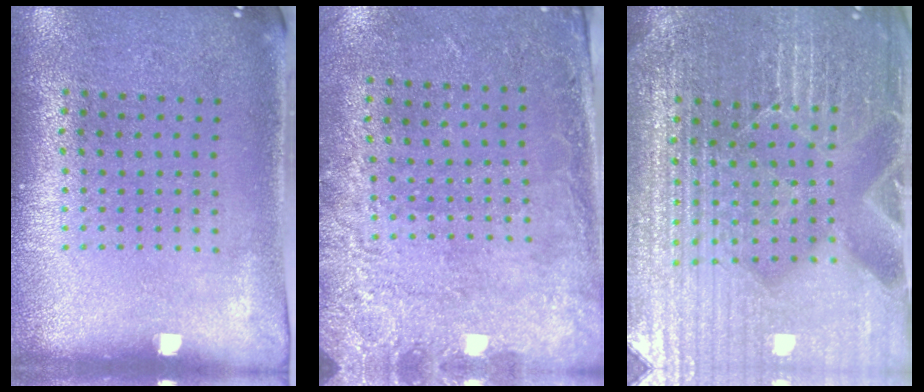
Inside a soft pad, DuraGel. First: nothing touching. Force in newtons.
{"total": 2.7, "press": 1.9, "slide": 1.9}
{"total": 5.4, "press": 5.0, "slide": 2.1}